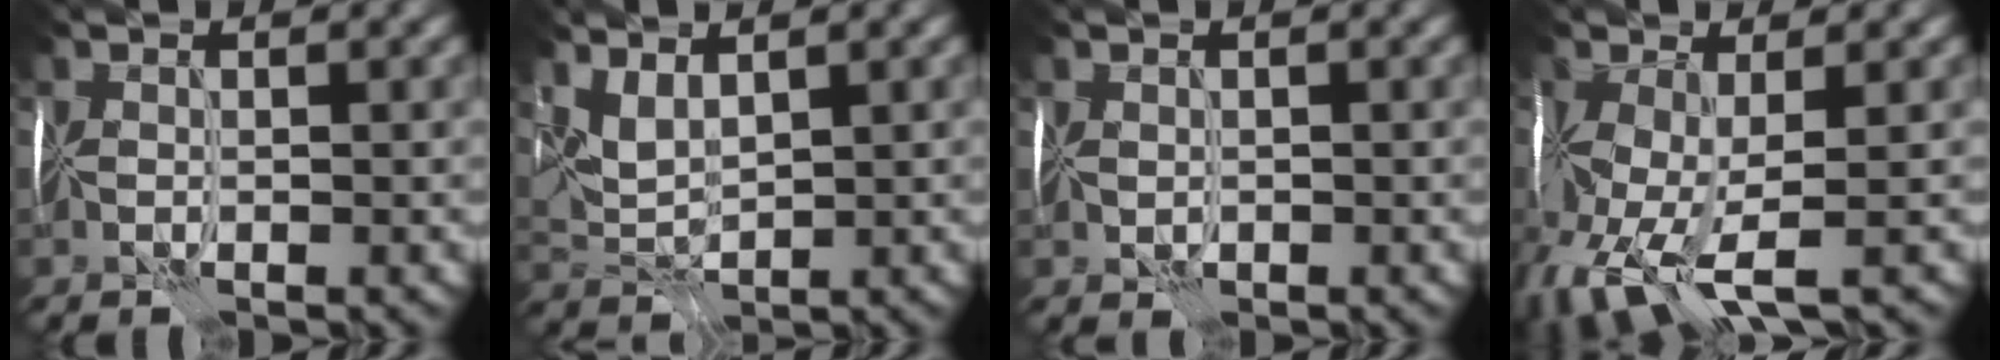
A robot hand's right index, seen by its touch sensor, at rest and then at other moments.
{"total": 1.8, "force": [1.6, 0.6, 0.6], "torque": [-0.033, 0.006, 0.037]}
{"total": 1.1, "force": [-0.1, 1.0, 0.4], "torque": [-0.016, 0.002, 0.002]}
{"total": 6.0, "force": [-2.4, 2.7, 4.8], "torque": [-0.132, -0.020, -0.043]}